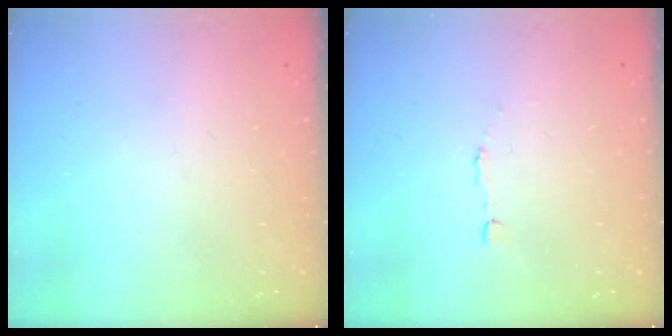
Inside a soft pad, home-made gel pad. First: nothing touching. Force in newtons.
{"total": 2.2, "press": 2.2, "slide": 0.1}